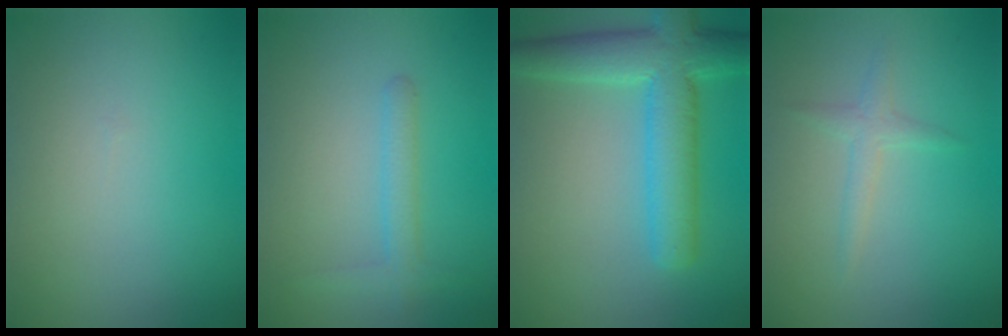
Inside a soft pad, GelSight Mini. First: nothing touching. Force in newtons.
{"total": 1.7, "press": 1.7, "slide": 0.1}
{"total": 6.9, "press": 6.9, "slide": 0.2}
{"total": 1.5, "press": 1.5, "slide": 0.0}